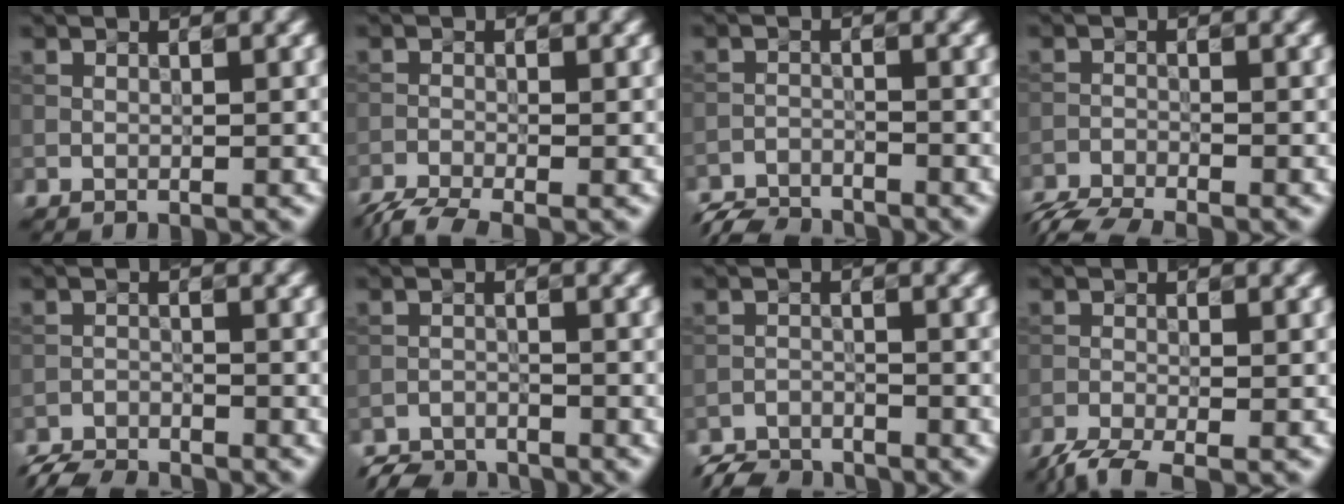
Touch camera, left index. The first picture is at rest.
{"total": 3.8, "force": [-3.1, 0.7, 2.0], "torque": [-0.041, -0.015, -0.070]}
{"total": 4.1, "force": [-4.0, 0.6, 0.5], "torque": [-0.009, -0.010, -0.080]}
{"total": 5.0, "force": [-4.7, 0.7, 1.6], "torque": [-0.041, -0.024, -0.087]}
{"total": 4.1, "force": [-4.1, 0.4, 0.7], "torque": [-0.020, -0.014, -0.081]}
{"total": 3.2, "force": [-3.1, 0.7, 0.2], "torque": [0.001, -0.002, -0.062]}
{"total": 3.6, "force": [-3.5, 0.7, 0.3], "torque": [-0.003, -0.006, -0.073]}
{"total": 3.3, "force": [-2.7, 0.7, 1.9], "torque": [-0.042, -0.011, -0.062]}